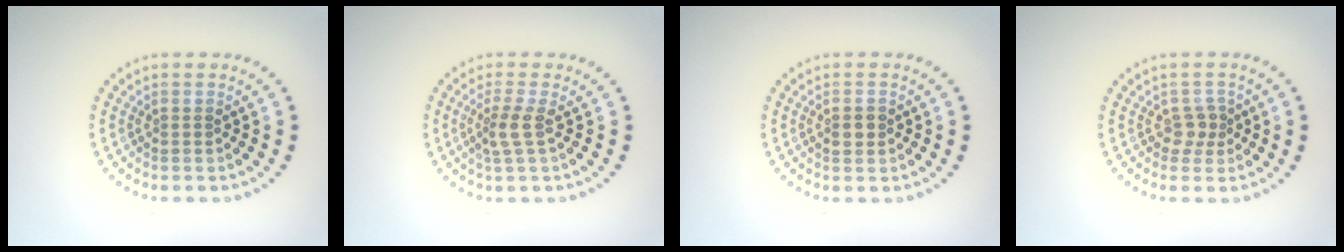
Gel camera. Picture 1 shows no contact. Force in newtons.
{"total": 2.0, "press": 1.6, "slide": 1.3}
{"total": 1.7, "press": 1.7, "slide": 0.1}
{"total": 1.6, "press": 1.3, "slide": 1.0}